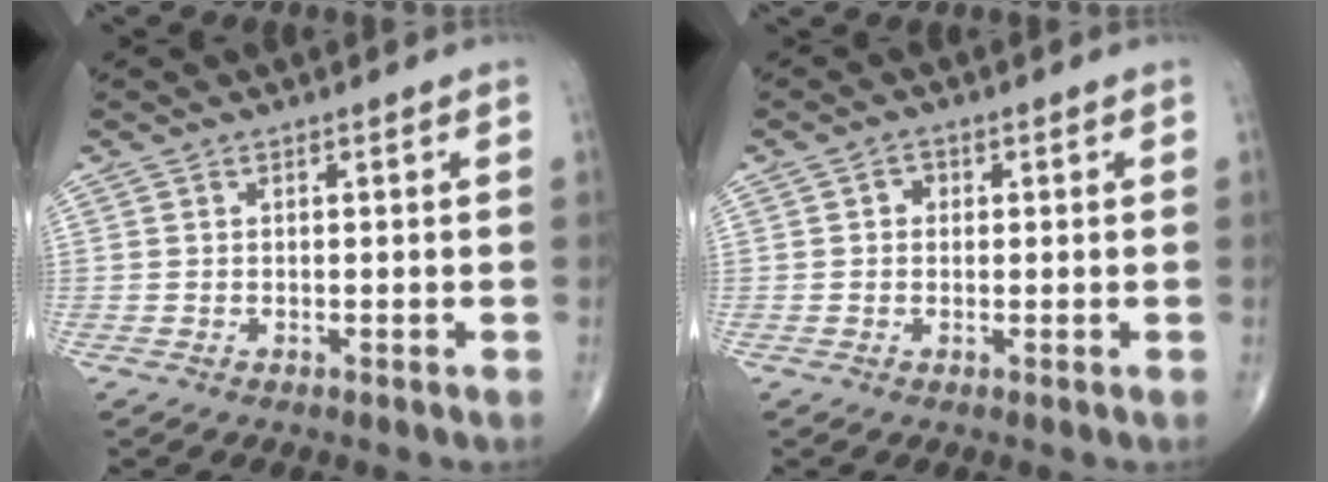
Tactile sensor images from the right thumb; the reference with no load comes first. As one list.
[{"total": 1.7, "force": [0.3, 1.5, 0.8], "torque": [-0.003, 0.003, 0.000]}]